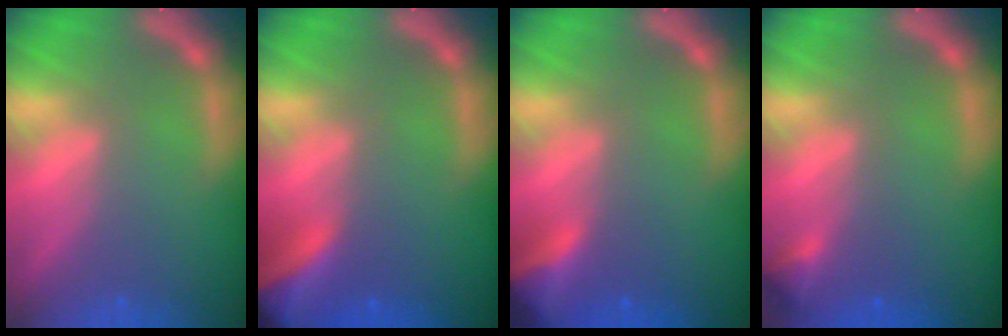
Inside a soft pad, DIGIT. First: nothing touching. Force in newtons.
{"total": 8.4}
{"total": 4.9}
{"total": 1.4}